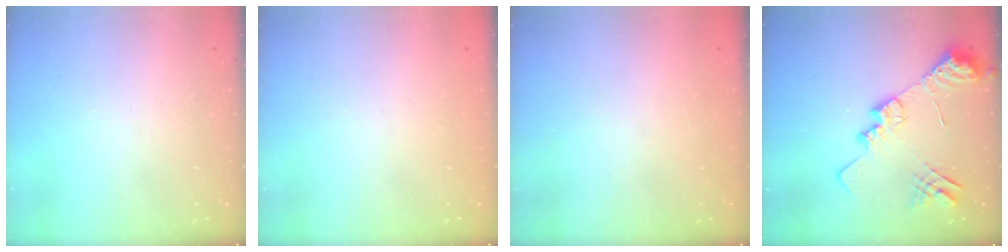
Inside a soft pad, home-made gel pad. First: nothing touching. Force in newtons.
{"total": 1.0, "press": 0.9, "slide": 0.1}
{"total": 1.2, "press": 1.1, "slide": 0.5}
{"total": 18.1, "press": 18.1, "slide": 1.6}